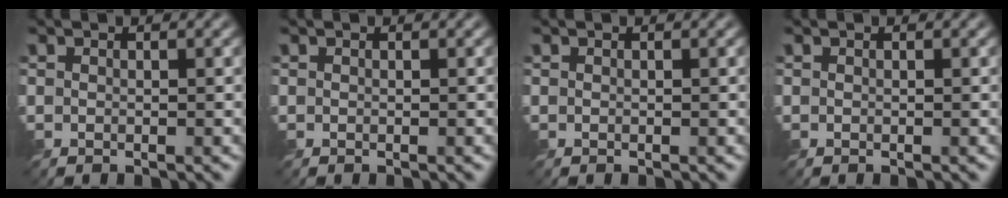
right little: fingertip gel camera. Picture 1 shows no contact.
{"total": 0.0}
{"total": 0.0}
{"total": 0.0}